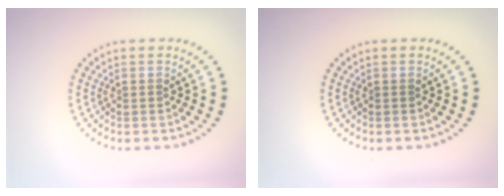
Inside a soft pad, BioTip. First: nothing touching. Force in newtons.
{"total": 0.0}